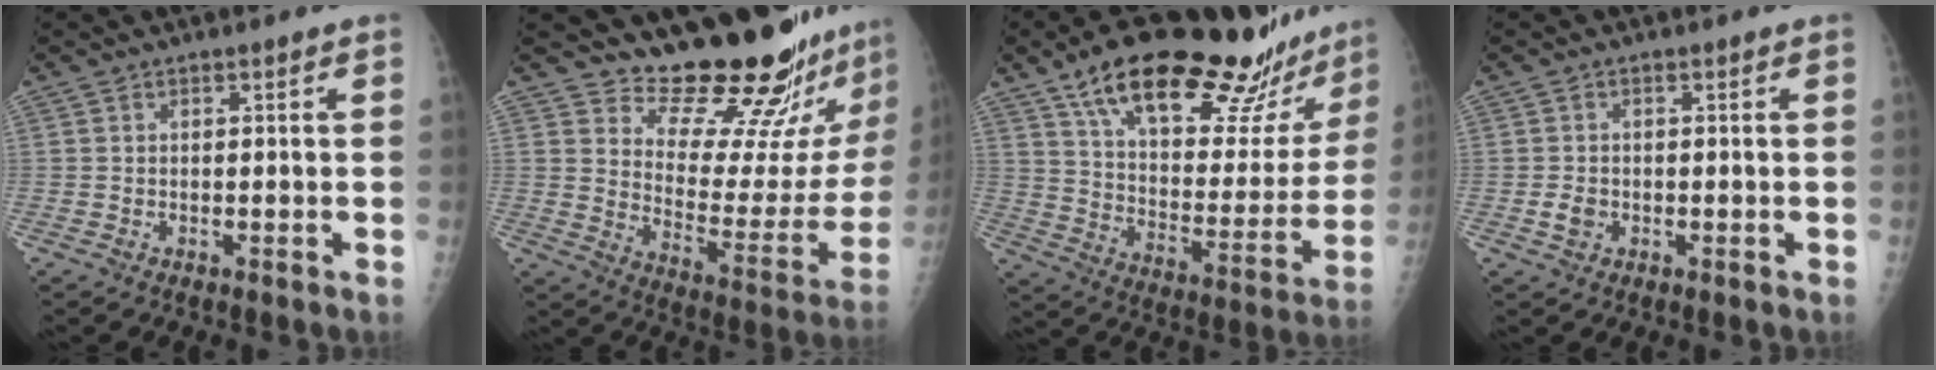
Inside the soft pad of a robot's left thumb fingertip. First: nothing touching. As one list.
[{"total": 20.9, "force": [19.3, 3.5, 7.2], "torque": [-0.065, -0.191, 0.260]}, {"total": 29.9, "force": [22.1, 9.2, 17.9], "torque": [-0.234, -0.072, 0.329]}, {"total": 2.3, "force": [-0.6, 1.9, 1.3], "torque": [-0.018, 0.002, -0.008]}]